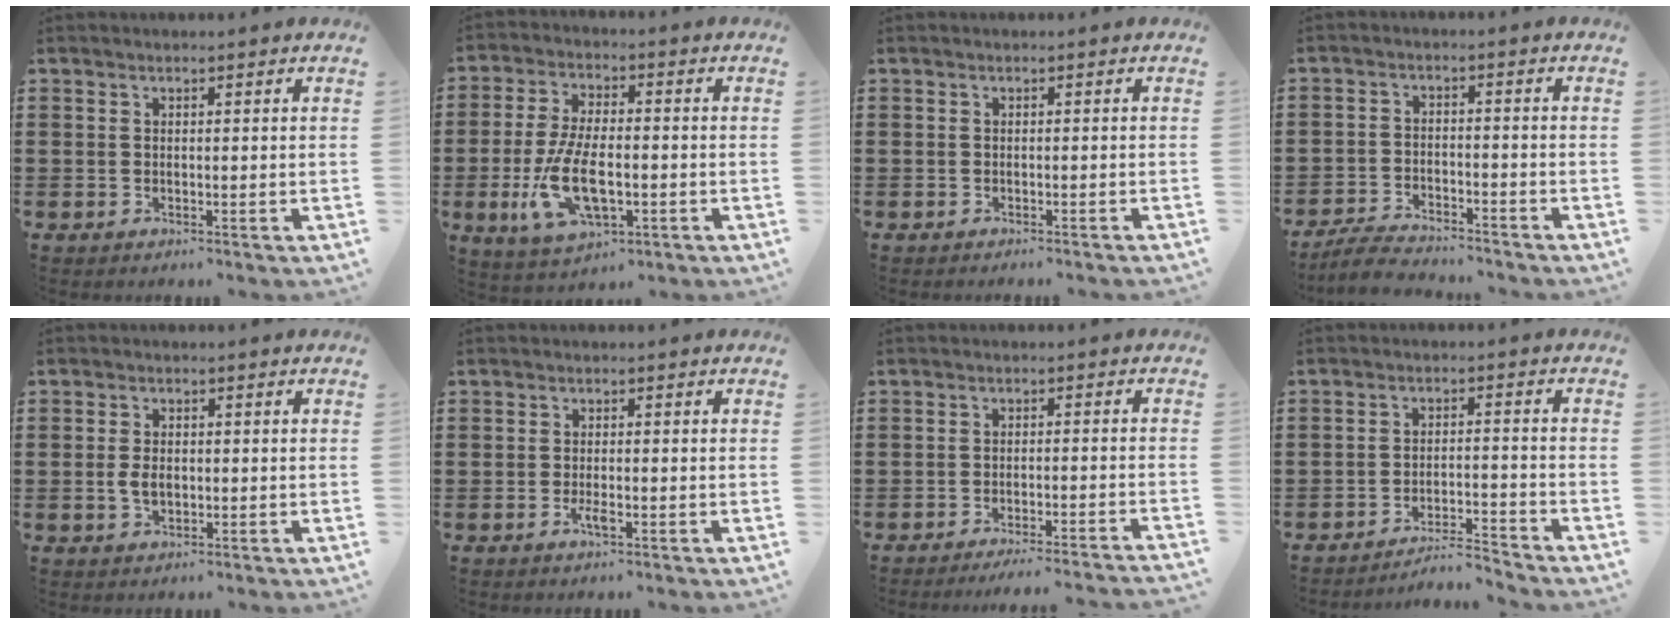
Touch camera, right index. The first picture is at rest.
{"total": 10.5, "force": [-2.9, 4.7, 8.9], "torque": [-0.201, -0.012, -0.055]}
{"total": 0.6, "force": [-0.6, -0.1, 0.2], "torque": [-0.005, -0.002, -0.012]}
{"total": 4.7, "force": [-4.6, 0.5, 1.0], "torque": [-0.024, 0.006, -0.093]}
{"total": 2.7, "force": [-0.3, 1.6, 2.1], "torque": [-0.049, 0.002, -0.009]}
{"total": 2.1, "force": [-0.9, 0.5, 1.8], "torque": [-0.047, -0.006, -0.021]}
{"total": 2.8, "force": [-2.6, -0.5, 0.8], "torque": [-0.016, -0.003, -0.054]}
{"total": 4.3, "force": [-4.2, -0.1, 1.1], "torque": [-0.022, -0.004, -0.086]}